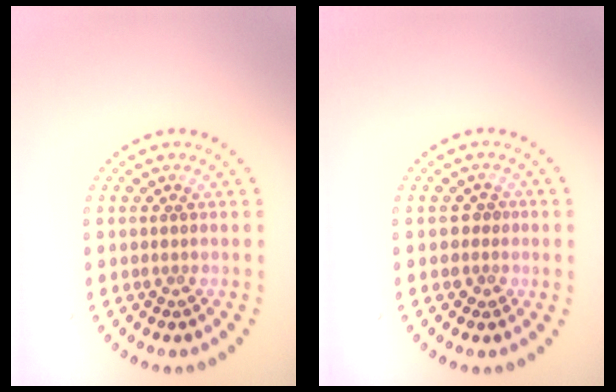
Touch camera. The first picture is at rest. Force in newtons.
{"total": 1.2, "press": 1.0, "slide": 0.6}